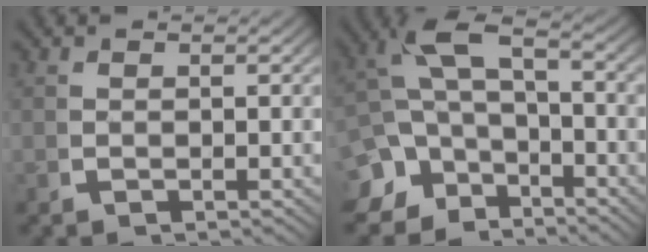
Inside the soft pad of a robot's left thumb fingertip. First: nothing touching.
{"total": 9.4, "force": [-1.4, 7.4, 5.6], "torque": [-0.109, -0.024, -0.028]}